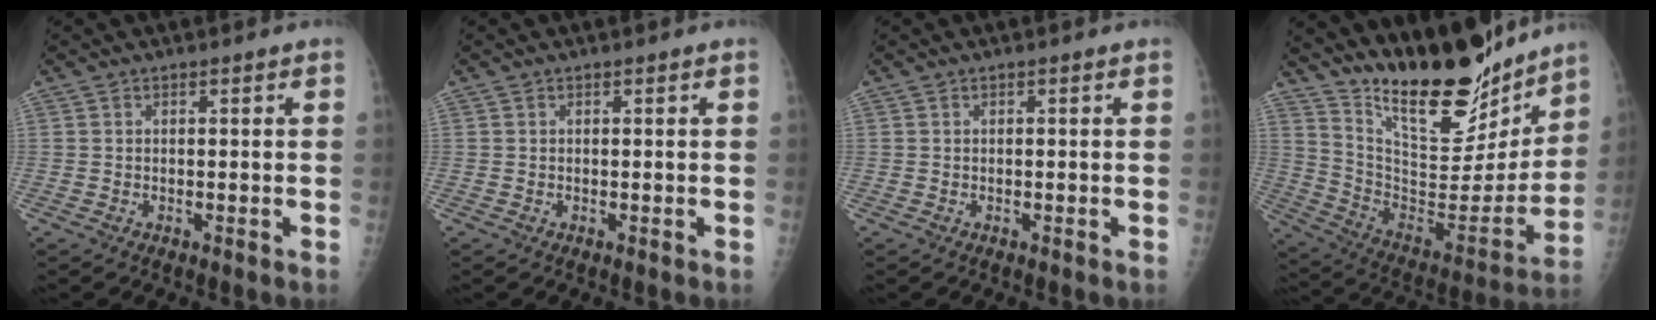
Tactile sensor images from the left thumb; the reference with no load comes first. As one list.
[{"total": 0.0}, {"total": 0.0}, {"total": 24.6, "force": [19.6, 8.0, 12.6], "torque": [-0.160, -0.114, 0.327]}]